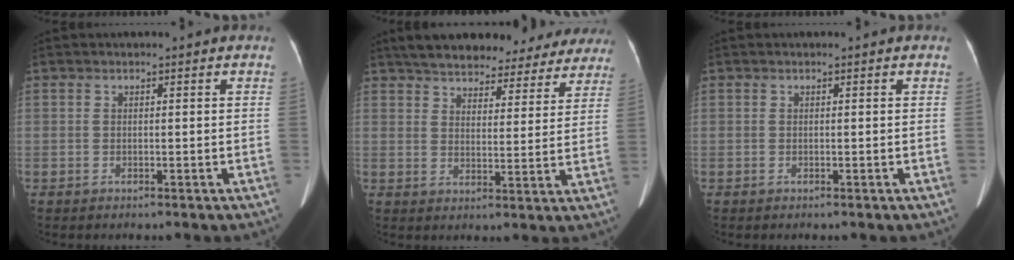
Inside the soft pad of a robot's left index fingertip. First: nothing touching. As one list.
[{"total": 25.9, "force": [22.7, 7.6, 9.9], "torque": [-0.148, -0.006, 0.280]}, {"total": 0.0}]